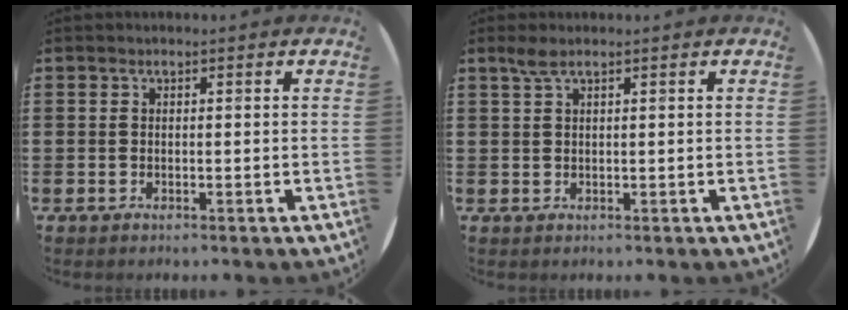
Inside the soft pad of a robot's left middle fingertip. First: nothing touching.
{"total": 1.5, "force": [1.0, 0.1, 1.1], "torque": [-0.023, 0.002, 0.017]}